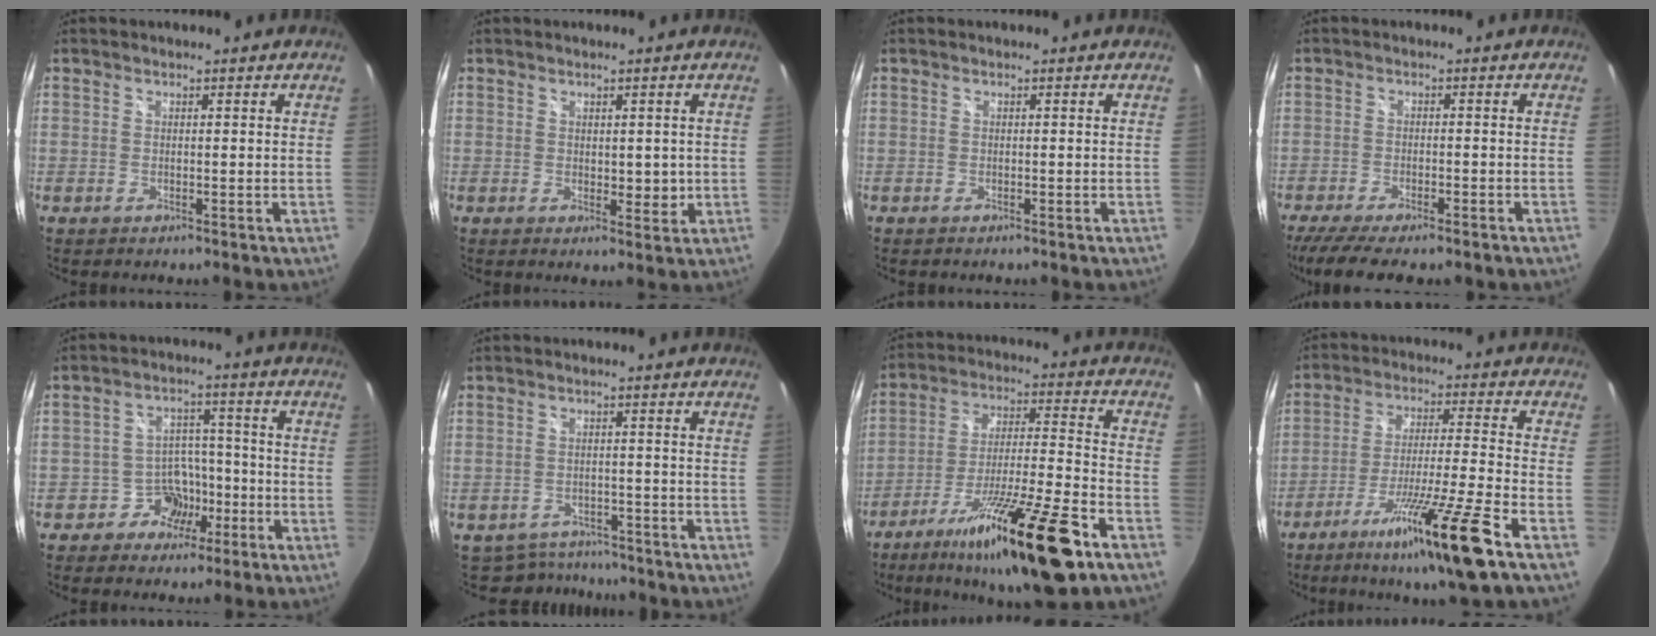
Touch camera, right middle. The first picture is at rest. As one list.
[{"total": 2.4, "force": [0.7, 1.5, 1.8], "torque": [-0.021, -0.002, 0.012]}, {"total": 0.0}, {"total": 10.9, "force": [-8.4, 2.7, 6.4], "torque": [-0.139, -0.039, -0.133]}, {"total": 6.6, "force": [-3.8, 5.3, 1.3], "torque": [-0.023, 0.029, -0.057]}, {"total": 6.6, "force": [-5.8, 3.2, 0.5], "torque": [-0.020, 0.006, -0.081]}, {"total": 22.0, "force": [-14.0, 2.1, 16.9], "torque": [-0.295, -0.031, -0.233]}, {"total": 15.7, "force": [-9.8, -1.5, 12.2], "torque": [-0.230, -0.038, -0.165]}]